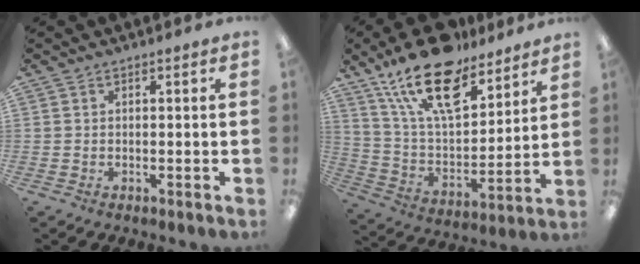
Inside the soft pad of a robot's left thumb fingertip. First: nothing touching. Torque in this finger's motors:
{"motor_torque": [0.39, 0.41, 1.60, -1.16, 0.50]}